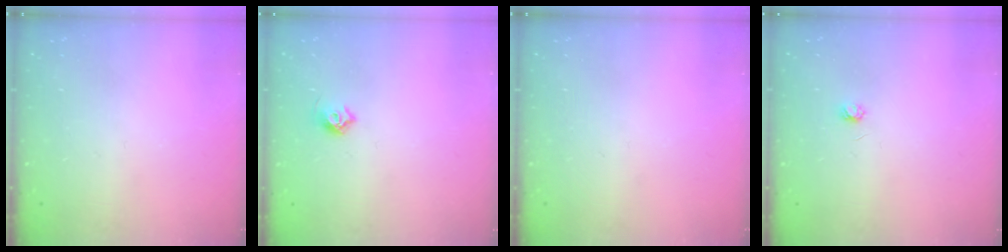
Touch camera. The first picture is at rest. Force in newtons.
{"total": 5.5, "press": 5.3, "slide": 1.2}
{"total": 0.0}
{"total": 2.9, "press": 2.9, "slide": 0.3}